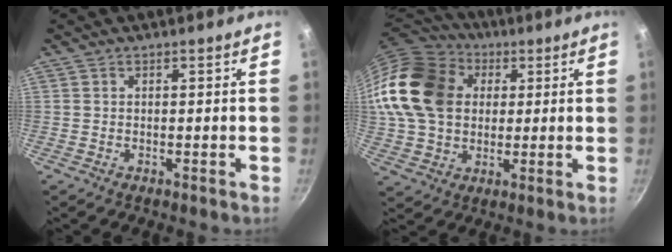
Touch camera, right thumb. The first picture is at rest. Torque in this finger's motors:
{"motor_torque": [0.93, 4.09, 1.67, -0.05, 0.37]}